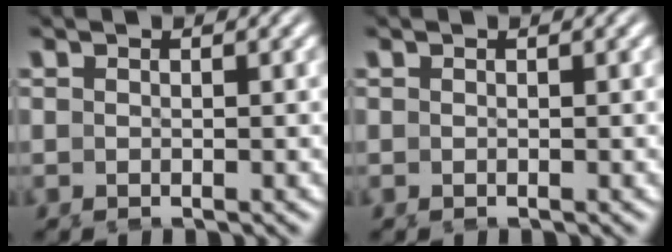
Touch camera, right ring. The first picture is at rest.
{"total": 0.0}